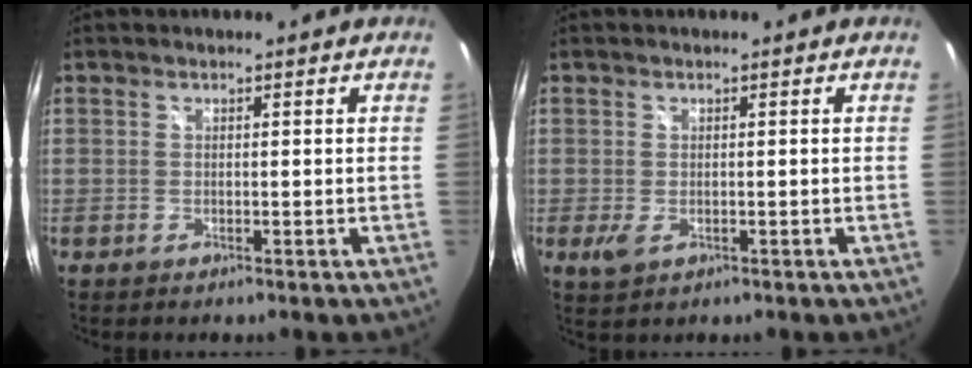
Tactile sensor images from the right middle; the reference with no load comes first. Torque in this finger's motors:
{"motor_torque": [1.45, -0.68, 0.58, 0.15]}